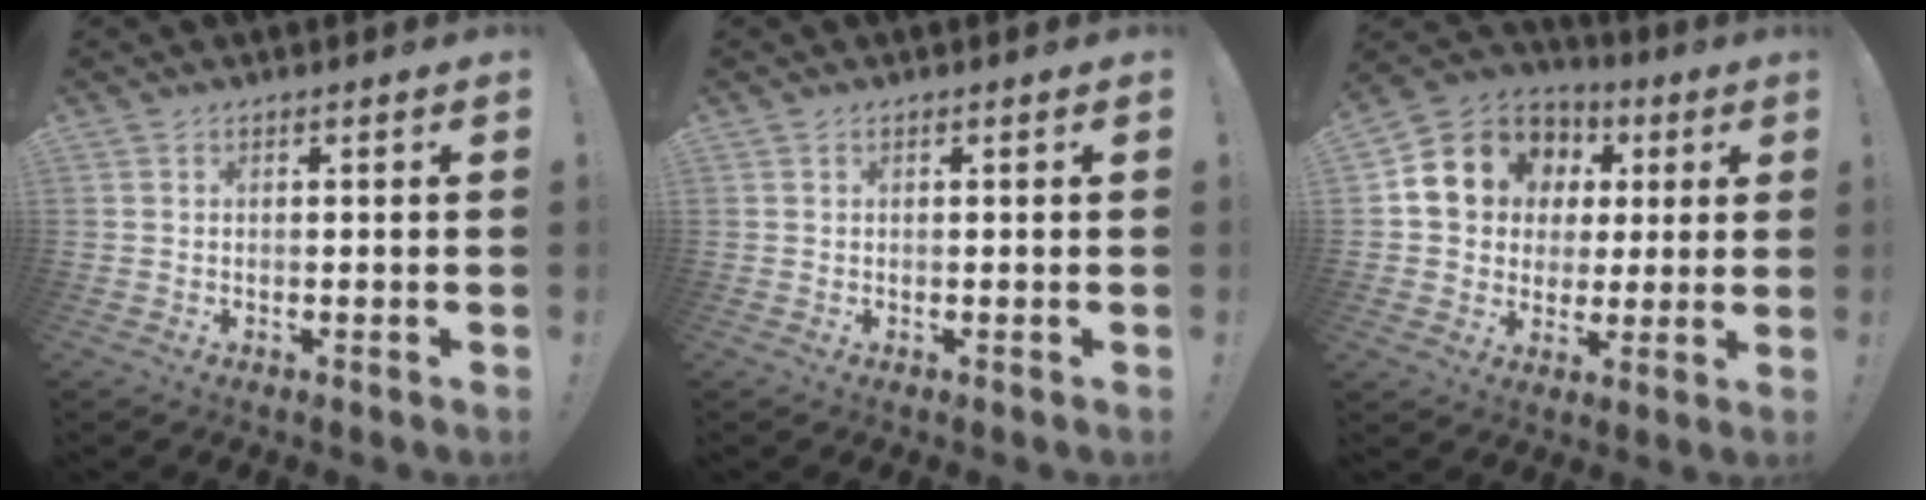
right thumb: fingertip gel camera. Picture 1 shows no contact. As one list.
[{"total": 0.0}, {"total": 14.1, "force": [4.2, 12.3, 5.5], "torque": [-0.076, -0.011, 0.097]}]